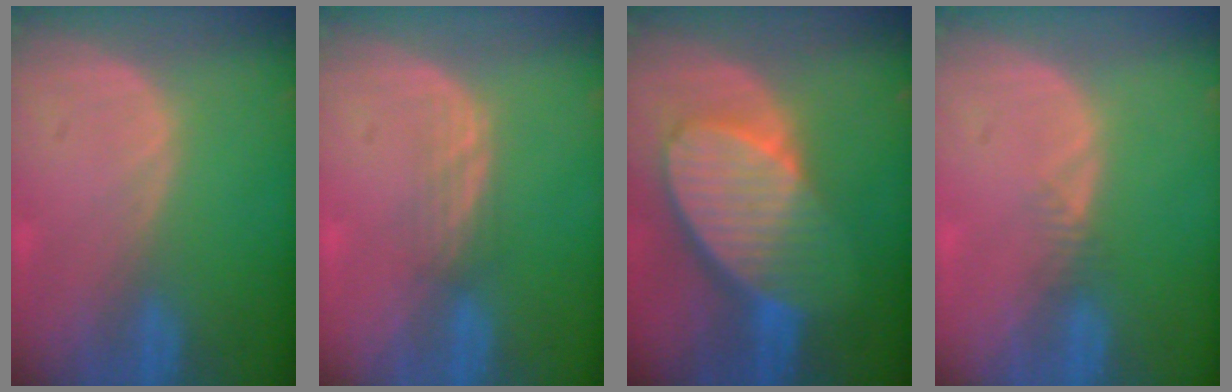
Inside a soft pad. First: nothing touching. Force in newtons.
{"total": 2.3, "press": 2.2, "slide": 0.5}
{"total": 10.2, "press": 9.0, "slide": 4.8}
{"total": 1.2, "press": 1.0, "slide": 0.6}